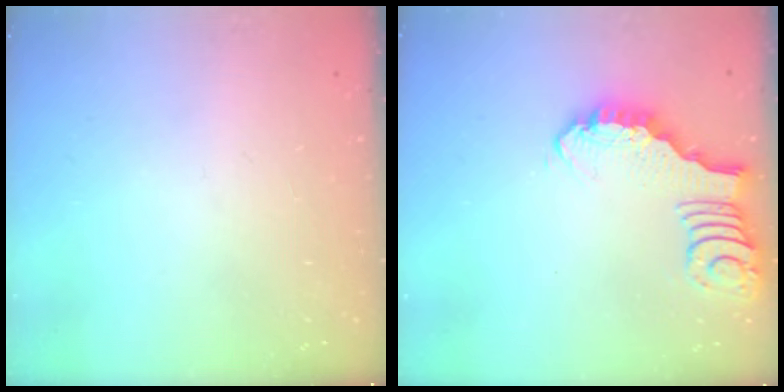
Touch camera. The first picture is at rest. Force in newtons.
{"total": 3.2, "press": 3.2, "slide": 0.3}